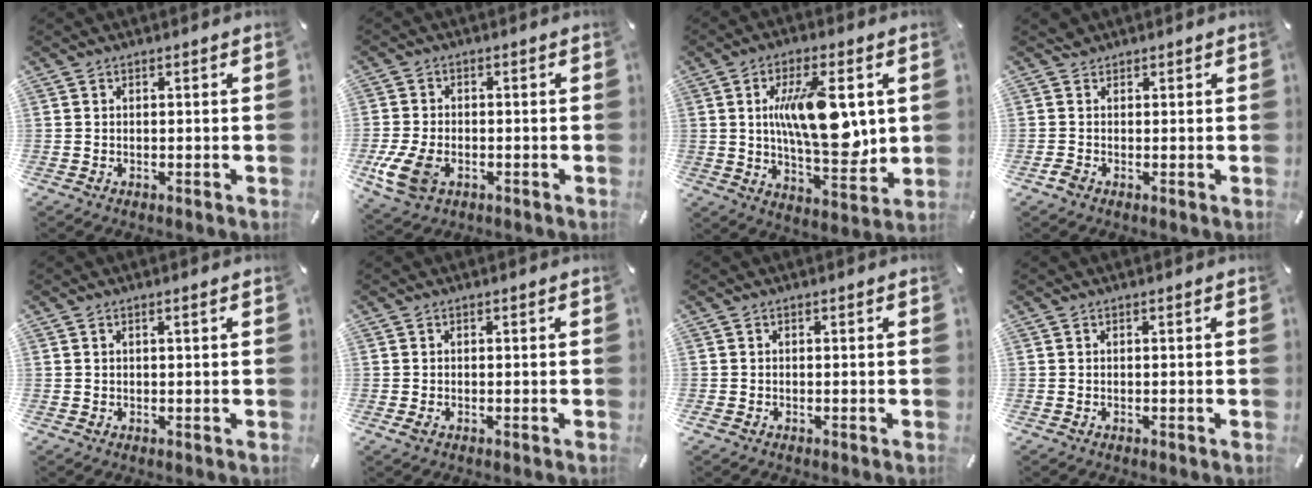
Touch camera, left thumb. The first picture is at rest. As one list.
[{"total": 9.2, "force": [-2.6, 6.6, 5.9], "torque": [-0.136, -0.002, -0.046]}, {"total": 16.2, "force": [3.3, 6.6, 14.5], "torque": [-0.267, -0.015, 0.046]}, {"total": 2.1, "force": [0.6, 2.0, 0.2], "torque": [-0.003, 0.005, 0.012]}, {"total": 0.9, "force": [0.4, 0.0, 0.8], "torque": [-0.014, 0.000, 0.007]}, {"total": 0.6, "force": [0.0, 0.5, 0.3], "torque": [-0.006, 0.003, 0.000]}, {"total": 0.0}, {"total": 0.0}]